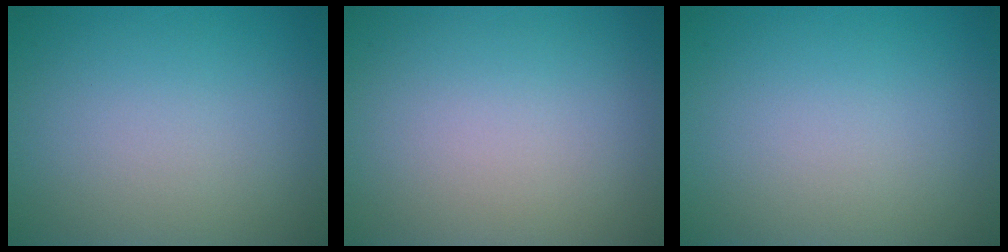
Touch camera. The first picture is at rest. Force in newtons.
{"total": 0.0}
{"total": 0.0}